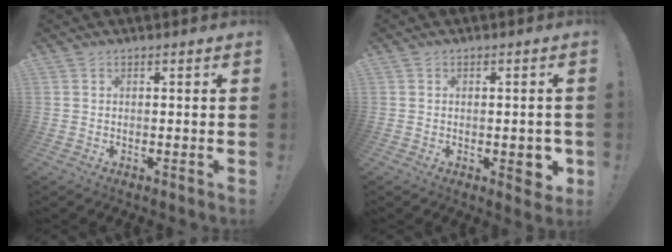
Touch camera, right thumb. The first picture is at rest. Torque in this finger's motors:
{"motor_torque": [0.79, 0.64, 0.42, -0.68, 0.21]}